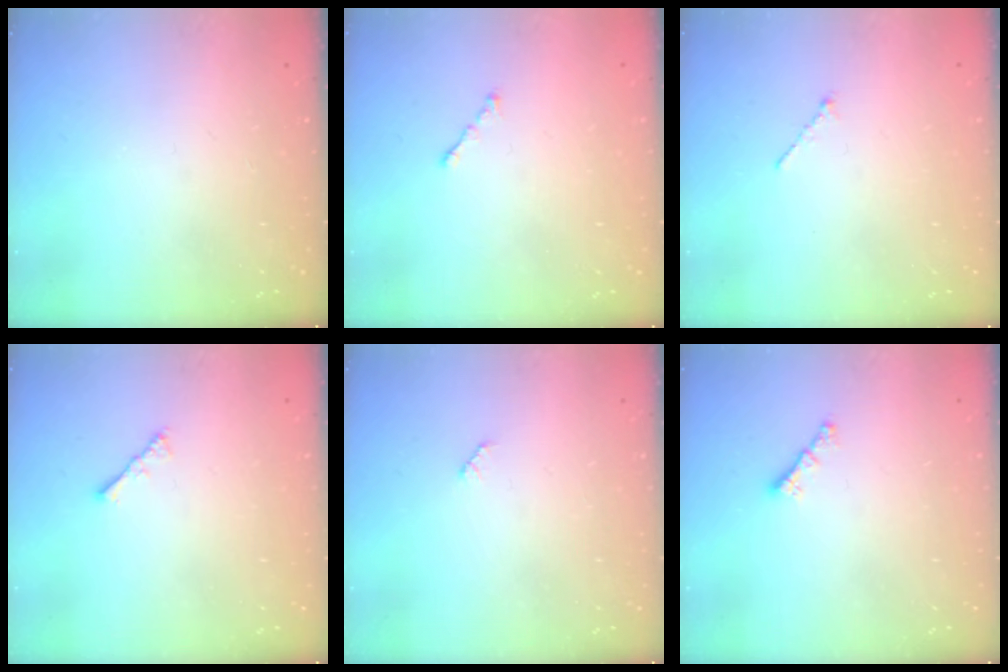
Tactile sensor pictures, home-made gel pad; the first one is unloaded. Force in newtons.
{"total": 0.7, "press": 0.5, "slide": 0.5}
{"total": 1.2, "press": 1.2, "slide": 0.4}
{"total": 2.1, "press": 2.0, "slide": 0.4}
{"total": 2.5, "press": 2.4, "slide": 0.4}
{"total": 0.8, "press": 0.7, "slide": 0.4}